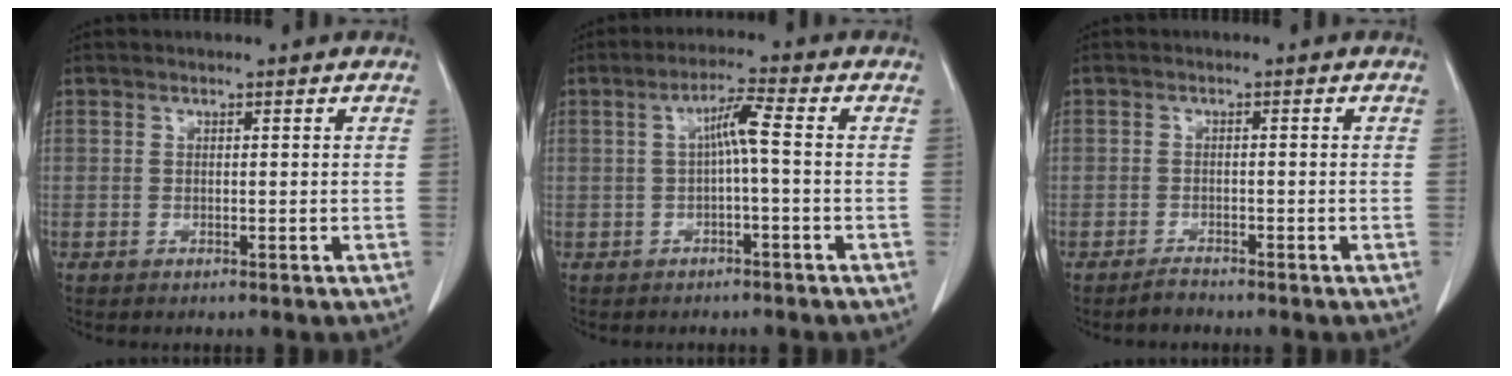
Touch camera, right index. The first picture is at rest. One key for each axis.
{"total": 4.1, "fx": 0.0, "fy": 0.0, "fz": 4.1, "tx": -0.075, "ty": 0.016, "tz": 0.002}
{"total": 1.5, "fx": -1.4, "fy": 0.4, "fz": 0.3, "tx": -0.005, "ty": -0.001, "tz": -0.024}